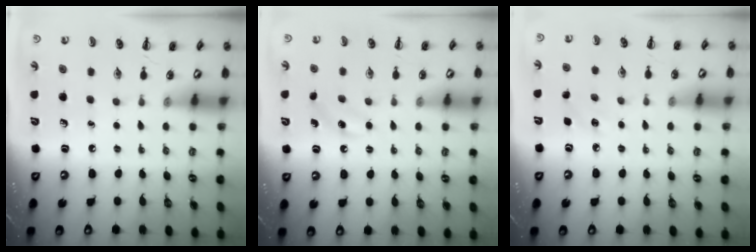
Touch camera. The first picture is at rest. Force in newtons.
{"total": 4.9, "press": 4.7, "slide": 1.3}
{"total": 4.4, "press": 4.2, "slide": 1.2}